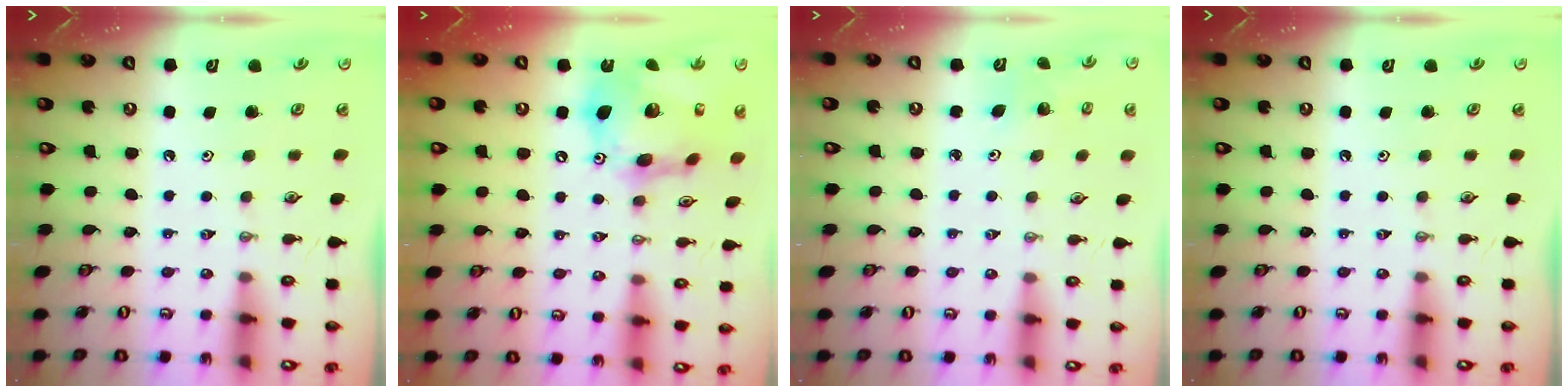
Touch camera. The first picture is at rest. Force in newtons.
{"total": 19.2, "press": 19.1, "slide": 2.0}
{"total": 1.9, "press": 1.9, "slide": 0.1}
{"total": 0.0}